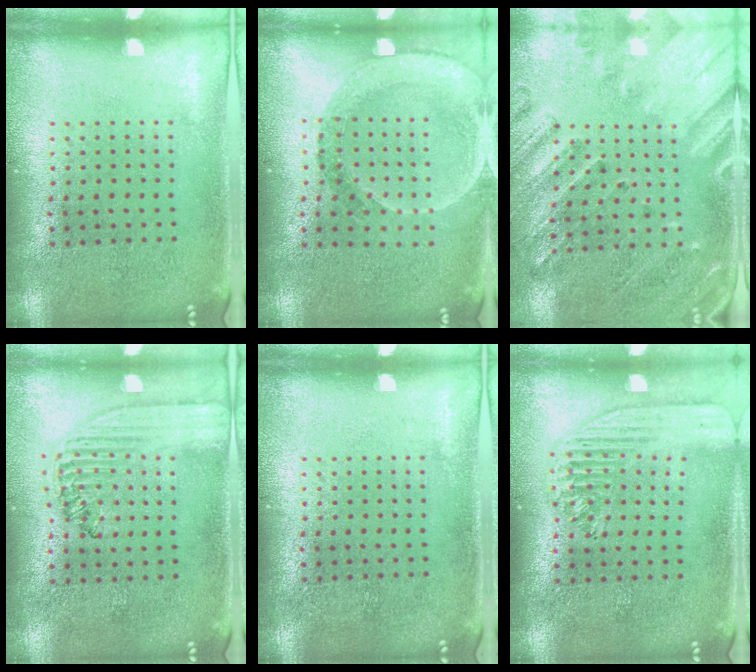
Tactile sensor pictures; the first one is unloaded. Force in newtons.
{"total": 1.5, "press": 1.4, "slide": 0.5}
{"total": 2.4, "press": 2.0, "slide": 1.4}
{"total": 1.5, "press": 1.4, "slide": 0.5}
{"total": 0.0}
{"total": 1.8, "press": 1.6, "slide": 0.8}